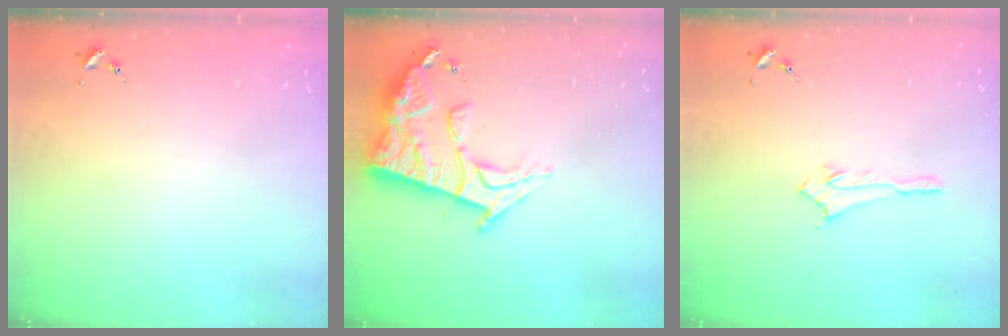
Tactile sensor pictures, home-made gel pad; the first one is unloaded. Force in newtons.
{"total": 14.4, "press": 14.3, "slide": 1.2}
{"total": 2.9, "press": 2.9, "slide": 0.2}